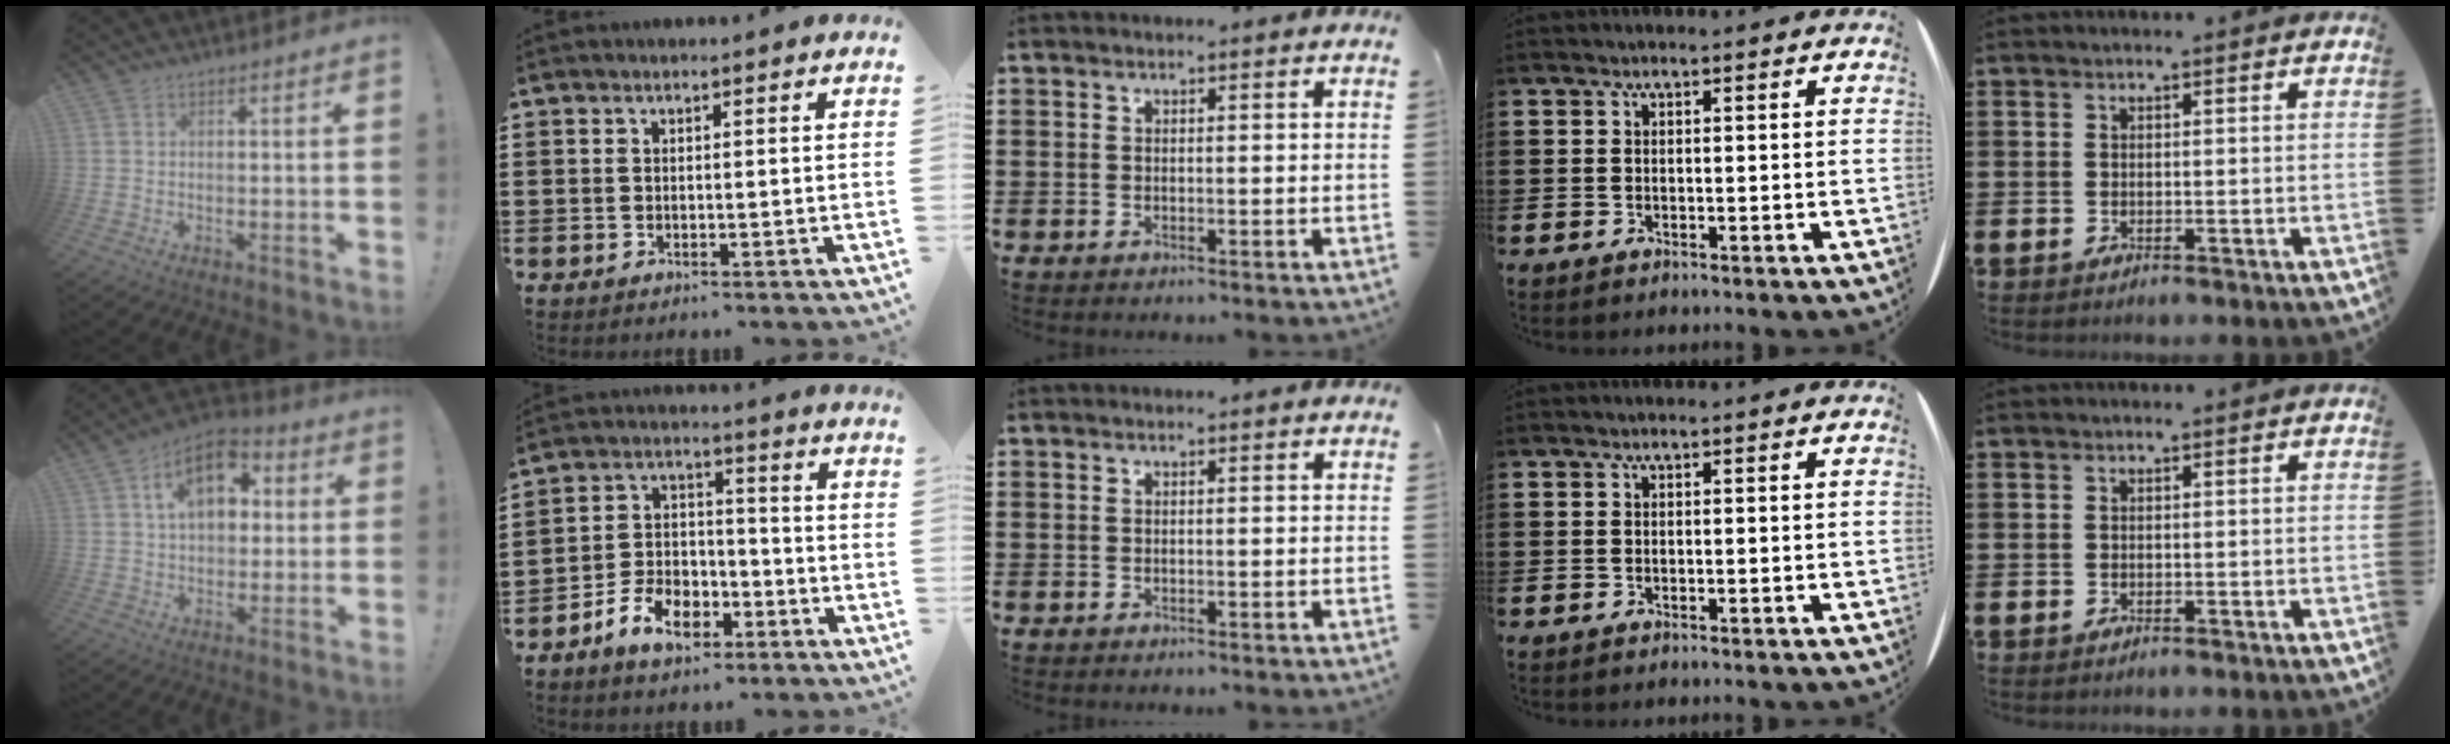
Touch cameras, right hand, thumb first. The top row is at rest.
{"thumb": {"total": 13.6, "force": [4.3, 8.9, 9.3], "torque": [-0.146, 0.003, 0.080]}, "index": {"total": 7.6, "force": [-4.4, 4.9, 3.8], "torque": [-0.083, 0.023, -0.083]}}